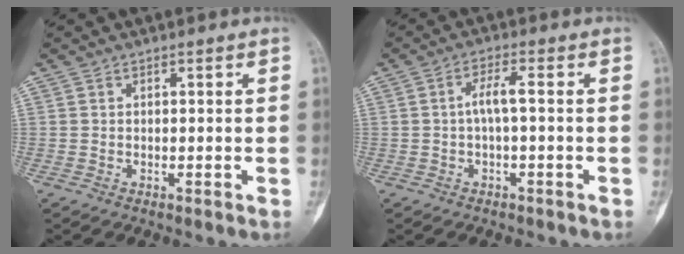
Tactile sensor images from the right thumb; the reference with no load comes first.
{"total": 3.4, "force": [-0.3, 0.7, 3.3], "torque": [-0.066, 0.014, -0.008]}